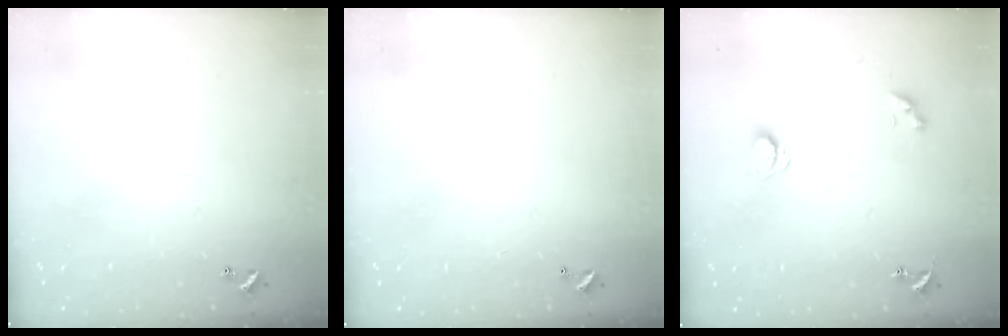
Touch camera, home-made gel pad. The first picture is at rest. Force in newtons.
{"total": 3.0, "press": 3.0, "slide": 0.1}
{"total": 2.4, "press": 2.3, "slide": 0.6}